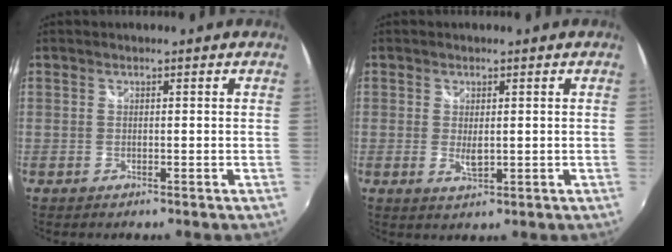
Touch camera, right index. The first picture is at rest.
{"total": 2.7, "force": [-0.1, 1.2, 2.4], "torque": [-0.042, -0.006, 0.001]}